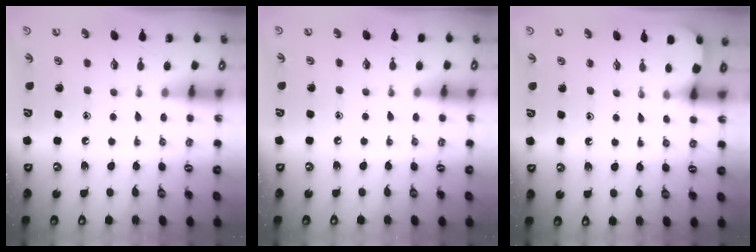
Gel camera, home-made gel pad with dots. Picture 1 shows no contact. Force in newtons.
{"total": 0.9, "press": 0.9, "slide": 0.2}
{"total": 2.2, "press": 2.2, "slide": 0.3}